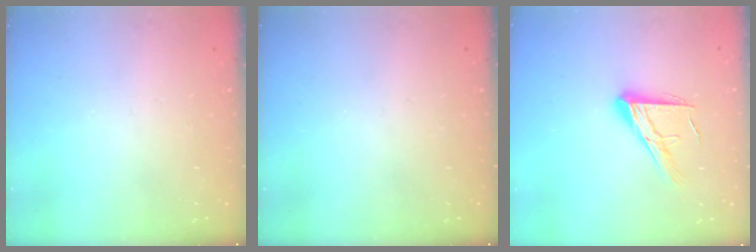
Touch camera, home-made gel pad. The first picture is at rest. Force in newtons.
{"total": 0.0}
{"total": 14.0, "press": 13.9, "slide": 1.1}